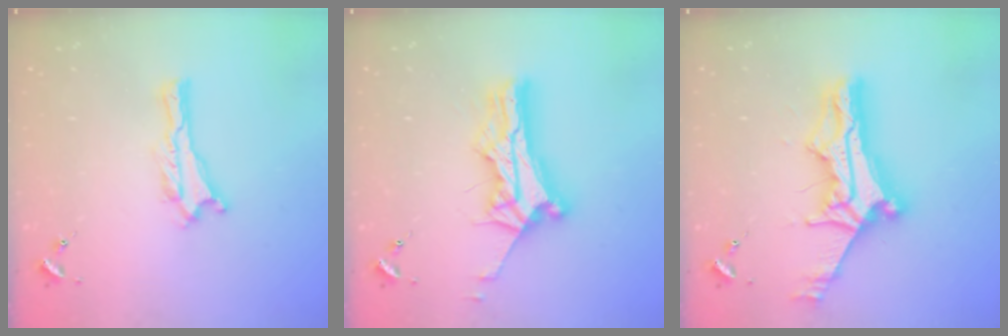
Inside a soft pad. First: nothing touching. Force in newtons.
{"total": 11.0, "press": 11.0, "slide": 0.8}
{"total": 12.3, "press": 12.2, "slide": 1.0}